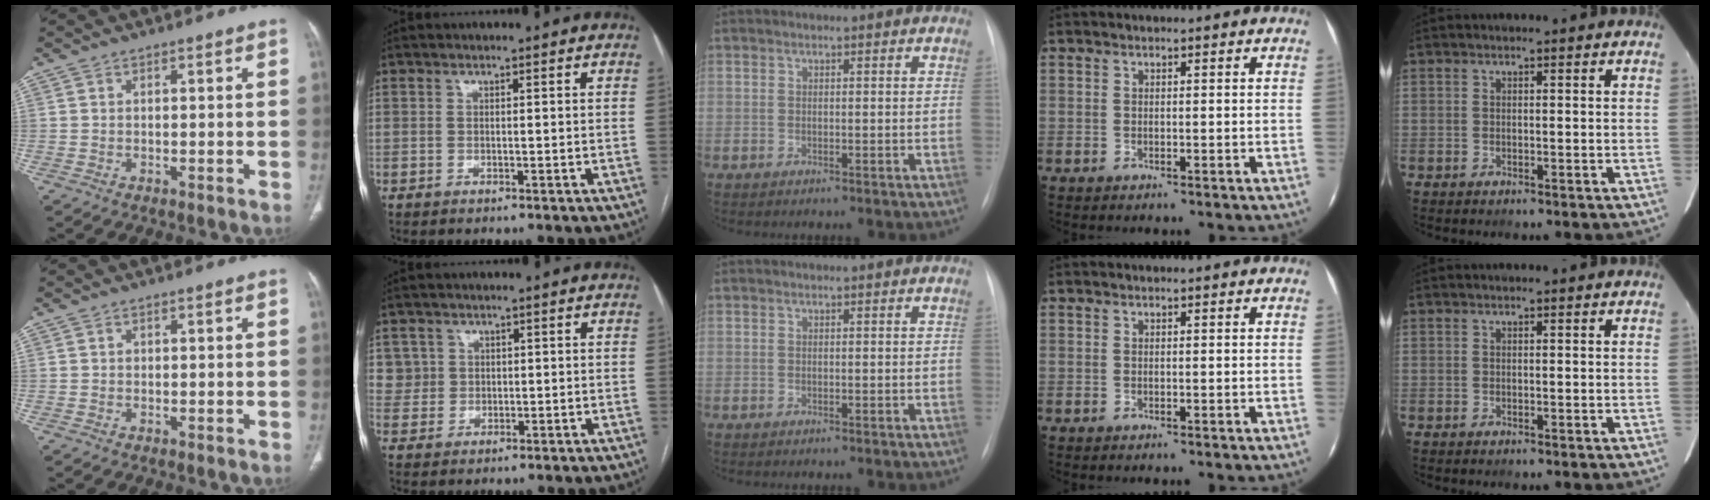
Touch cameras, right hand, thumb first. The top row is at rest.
{"thumb": {"total": 0.5, "force": [0.1, 0.4, 0.2], "torque": [-0.002, 0.001, 0.004]}, "index": {"total": 3.4, "force": [1.1, 3.2, -0.4], "torque": [0.028, 0.008, 0.018]}}